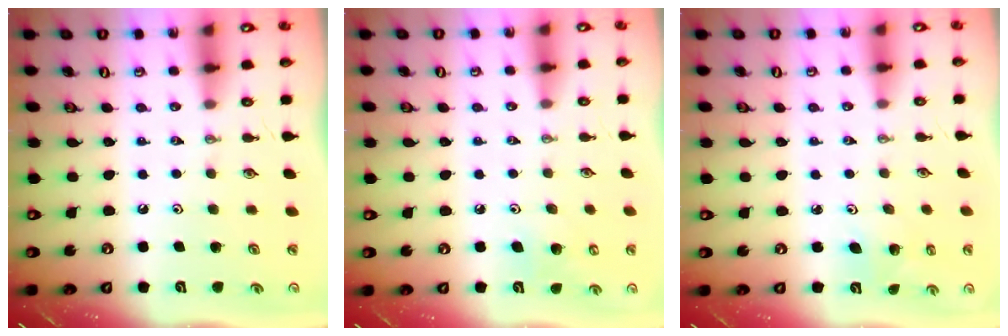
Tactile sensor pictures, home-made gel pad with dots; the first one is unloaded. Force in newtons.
{"total": 7.2, "press": 7.0, "slide": 1.5}
{"total": 3.5, "press": 3.5, "slide": 0.3}